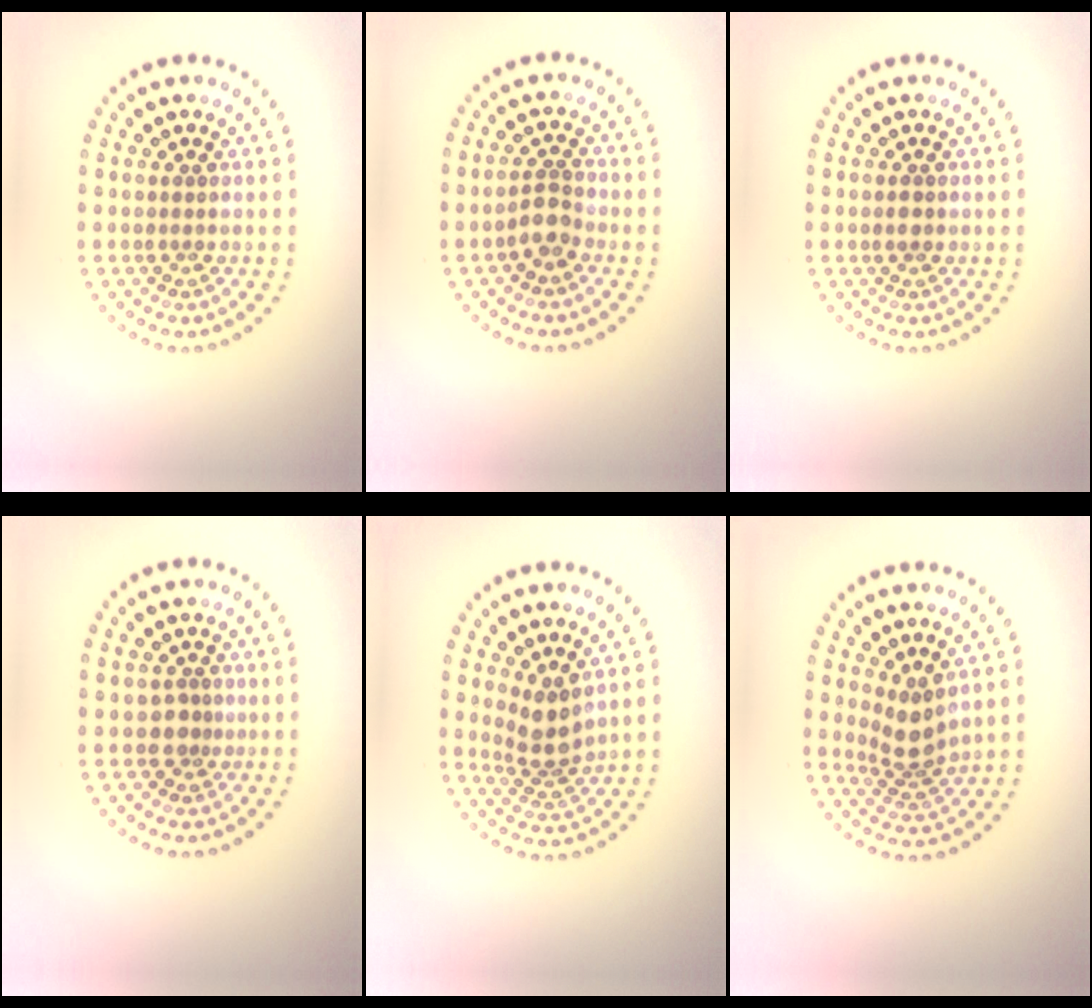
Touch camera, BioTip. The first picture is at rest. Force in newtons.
{"total": 1.9, "press": 1.7, "slide": 1.0}
{"total": 1.0, "press": 1.0, "slide": 0.2}
{"total": 1.2, "press": 0.8, "slide": 0.9}
{"total": 2.9, "press": 2.2, "slide": 1.9}
{"total": 2.9, "press": 2.0, "slide": 2.0}